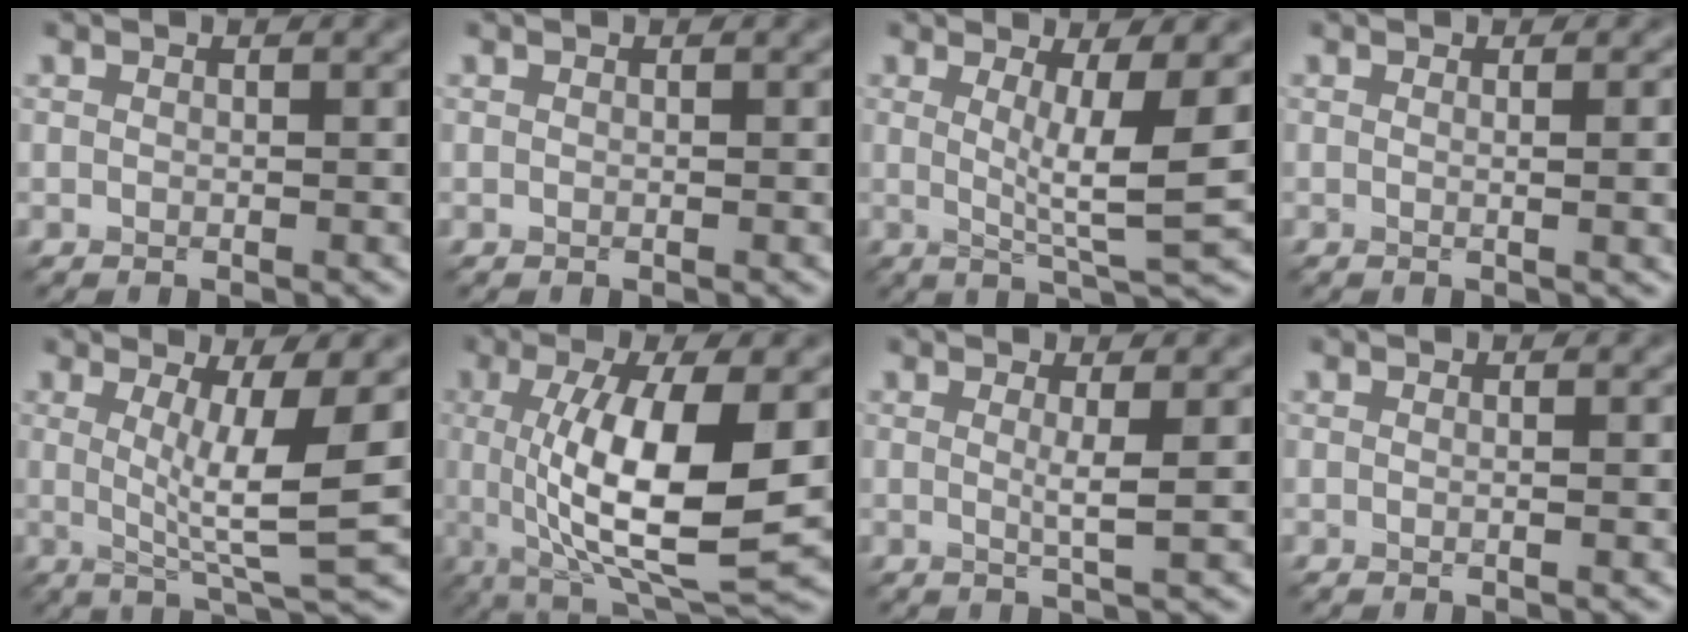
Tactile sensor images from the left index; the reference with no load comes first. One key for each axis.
{"total": 0.0}
{"total": 5.5, "fx": 0.8, "fy": 0.8, "fz": 5.4, "tx": -0.083, "ty": -0.012, "tz": 0.014}
{"total": 4.7, "fx": 0.2, "fy": 1.9, "fz": 4.3, "tx": -0.023, "ty": 0.013, "tz": -0.002}
{"total": 6.6, "fx": 0.7, "fy": 1.1, "fz": 6.5, "tx": -0.102, "ty": -0.012, "tz": 0.015}
{"total": 10.4, "fx": 0.1, "fy": 3.1, "fz": 9.9, "tx": -0.165, "ty": -0.012, "tz": 0.007}
{"total": 1.8, "fx": 0.3, "fy": 0.2, "fz": 1.8, "tx": -0.032, "ty": -0.005, "tz": 0.000}
{"total": 1.0, "fx": 0.0, "fy": 0.4, "fz": 0.9, "tx": -0.008, "ty": -0.003, "tz": -0.008}